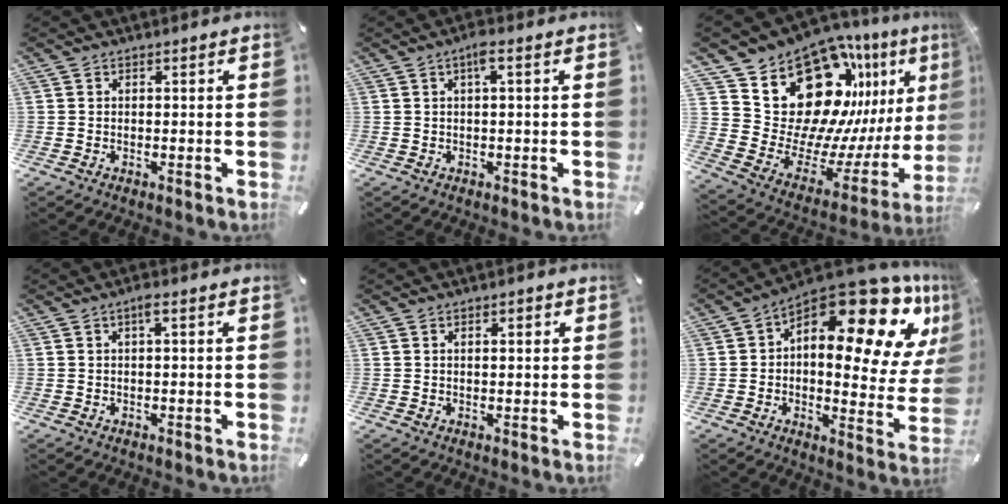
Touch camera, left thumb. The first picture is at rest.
{"total": 3.1, "force": [0.7, 0.6, 2.9], "torque": [-0.058, 0.004, 0.010]}
{"total": 21.0, "force": [12.5, 13.3, 10.5], "torque": [-0.127, -0.135, 0.245]}
{"total": 2.0, "force": [0.4, 0.4, 1.9], "torque": [-0.038, 0.003, 0.006]}
{"total": 1.5, "force": [0.5, 0.8, 1.3], "torque": [-0.026, 0.006, 0.006]}
{"total": 21.8, "force": [12.3, 9.3, 15.4], "torque": [-0.202, -0.107, 0.201]}